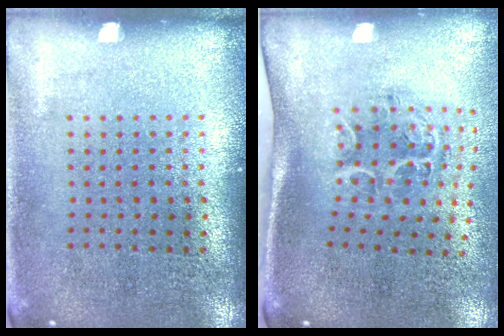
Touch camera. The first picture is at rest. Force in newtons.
{"total": 1.4, "press": 1.3, "slide": 0.7}